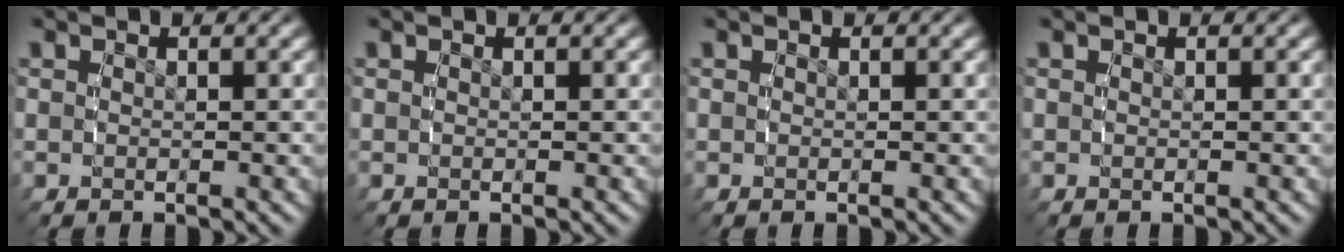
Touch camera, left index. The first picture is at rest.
{"total": 0.0}
{"total": 0.0}
{"total": 0.0}